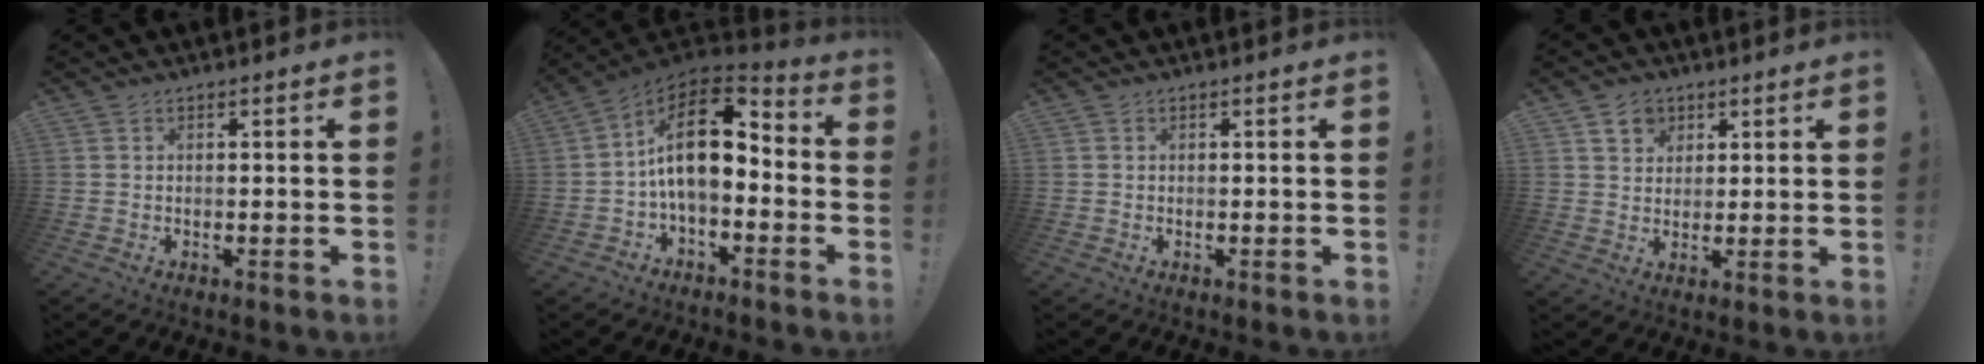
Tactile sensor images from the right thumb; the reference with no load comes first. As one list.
[{"total": 16.0, "force": [1.9, 8.3, 13.6], "torque": [-0.237, -0.003, 0.034]}, {"total": 0.0}, {"total": 6.0, "force": [3.5, 4.6, 1.6], "torque": [-0.013, -0.020, 0.063]}]